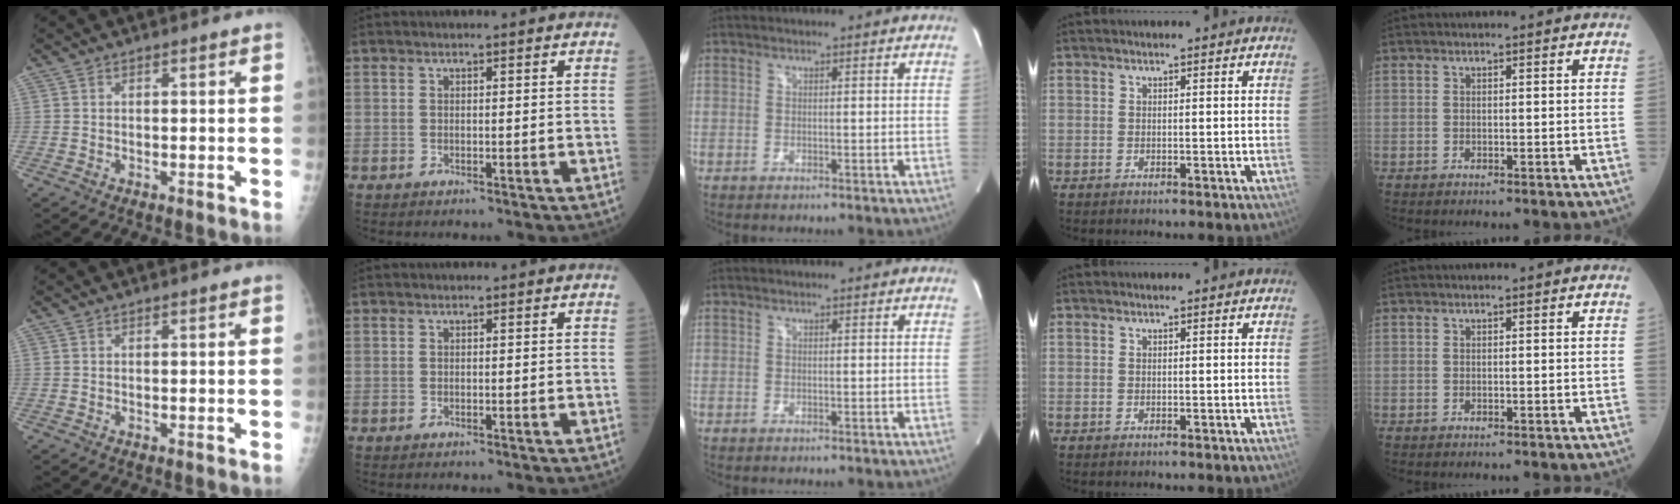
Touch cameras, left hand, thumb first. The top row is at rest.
{}